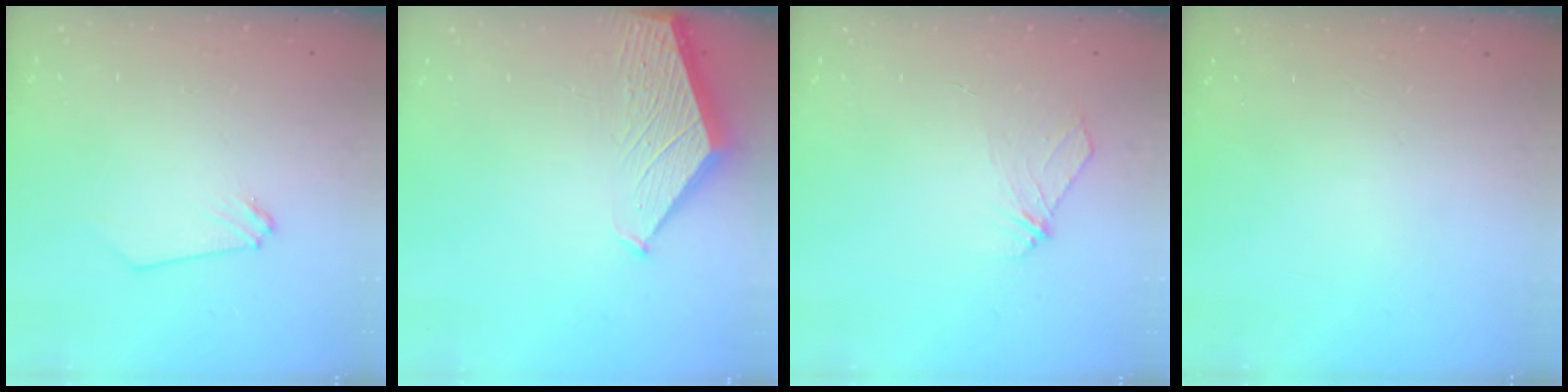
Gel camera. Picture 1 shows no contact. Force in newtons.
{"total": 2.1, "press": 2.1, "slide": 0.2}
{"total": 4.6, "press": 4.5, "slide": 0.8}
{"total": 0.0}